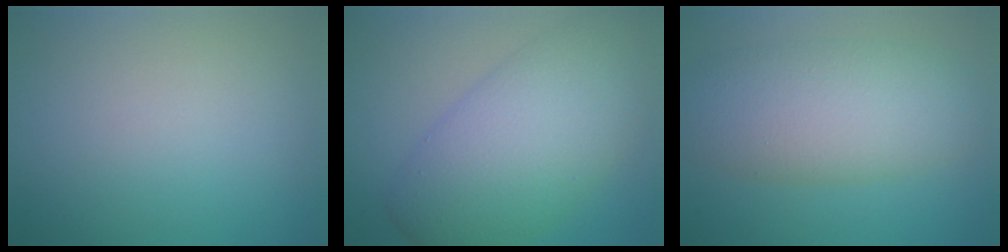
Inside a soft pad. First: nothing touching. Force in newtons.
{"total": 9.3, "press": 9.3, "slide": 0.1}
{"total": 7.3, "press": 7.3, "slide": 0.2}